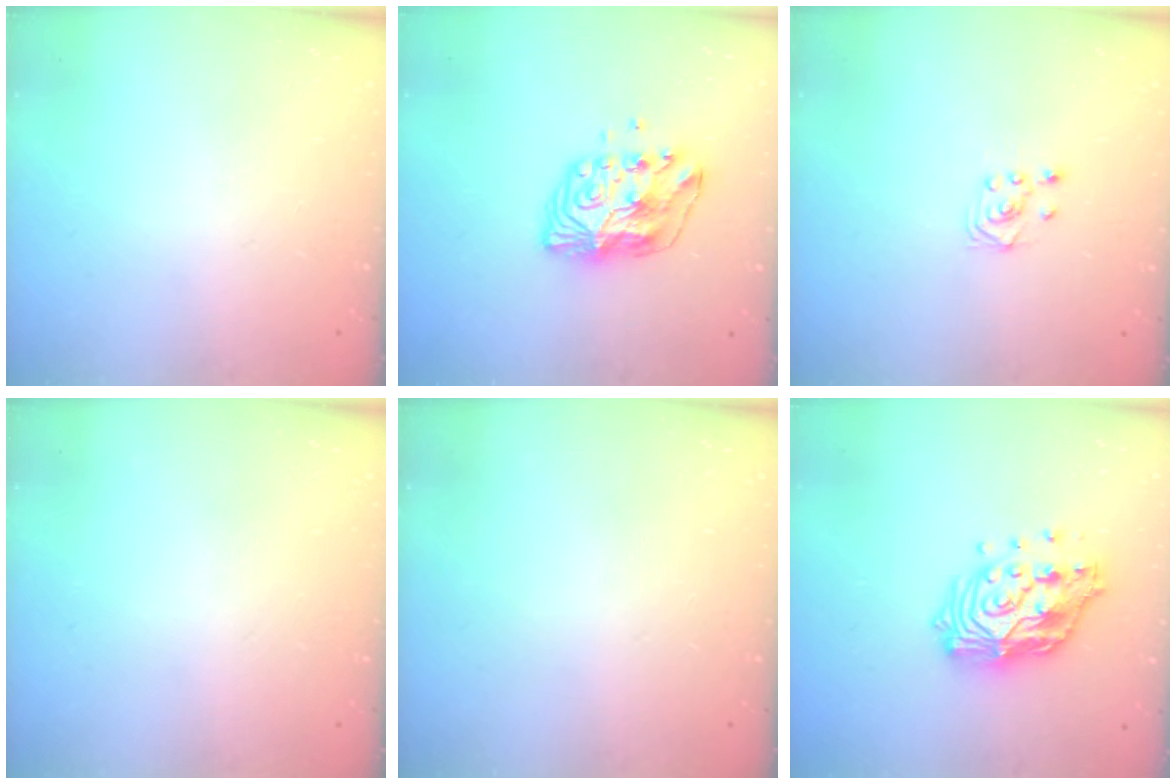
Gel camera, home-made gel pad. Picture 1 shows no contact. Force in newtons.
{"total": 10.2, "press": 10.2, "slide": 0.6}
{"total": 2.3, "press": 2.2, "slide": 0.6}
{"total": 0.0}
{"total": 0.0}
{"total": 15.3, "press": 15.3, "slide": 1.2}